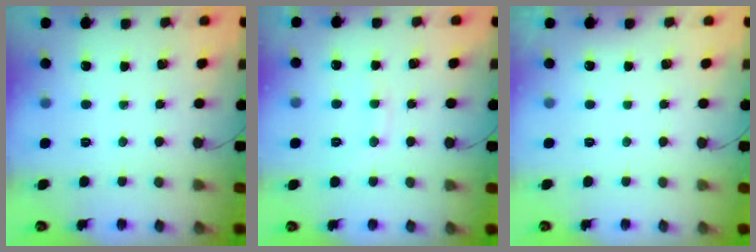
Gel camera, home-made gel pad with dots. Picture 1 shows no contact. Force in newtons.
{"total": 7.0, "press": 6.9, "slide": 1.3}
{"total": 3.0, "press": 3.0, "slide": 0.1}